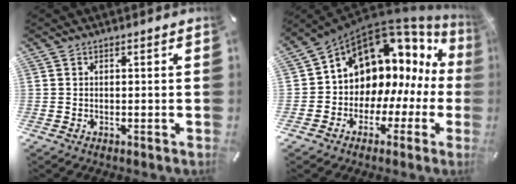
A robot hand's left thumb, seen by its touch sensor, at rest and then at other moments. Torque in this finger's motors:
{"motor_torque": [1.47, 3.54, 1.68, -1.08, 0.29]}